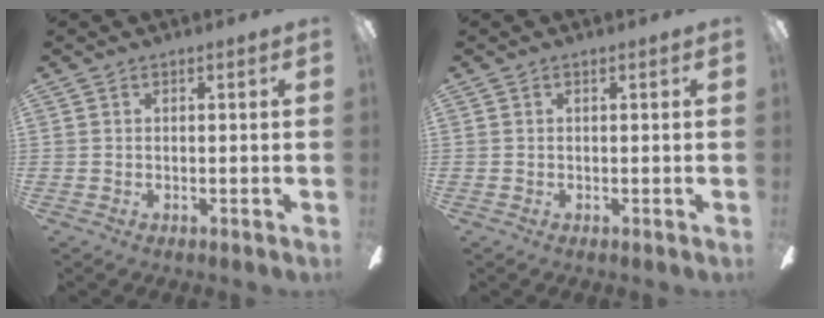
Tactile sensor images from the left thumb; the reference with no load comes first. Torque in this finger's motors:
{"motor_torque": [-0.02, 0.00, -0.11, -0.07, 0.00]}